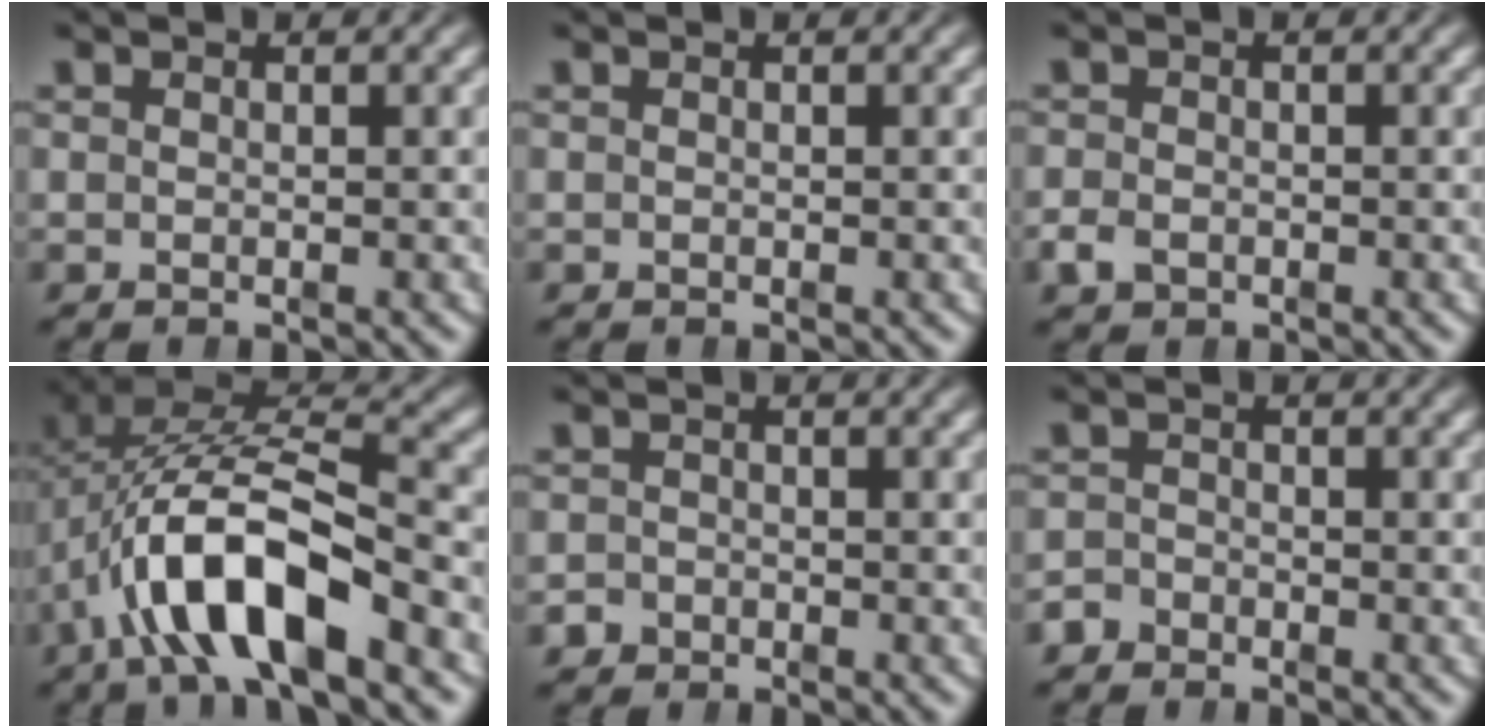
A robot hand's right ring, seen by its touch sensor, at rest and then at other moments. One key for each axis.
{"total": 0.0}
{"total": 1.8, "fx": -1.1, "fy": 1.2, "fz": 0.6, "tx": -0.014, "ty": -0.011, "tz": -0.015}
{"total": 8.8, "fx": -1.0, "fy": 5.3, "fz": 6.9, "tx": -0.150, "ty": -0.027, "tz": -0.009}
{"total": 2.1, "fx": -1.4, "fy": 1.5, "fz": -0.1, "tx": -0.001, "ty": -0.017, "tz": -0.020}
{"total": 2.0, "fx": -1.7, "fy": 0.9, "fz": -0.2, "tx": 0.005, "ty": -0.013, "tz": -0.030}